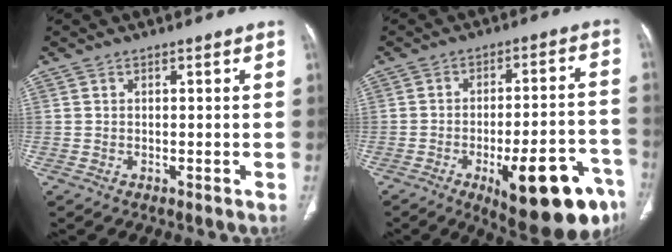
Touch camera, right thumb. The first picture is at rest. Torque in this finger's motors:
{"motor_torque": [2.62, 2.39, 1.73, -1.02, 0.15]}